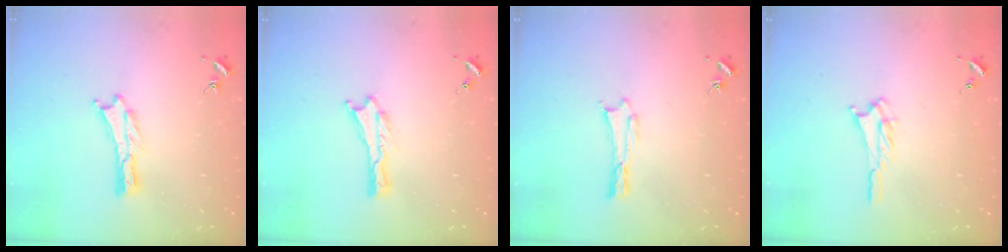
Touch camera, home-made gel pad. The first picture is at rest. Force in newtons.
{"total": 0.0}
{"total": 0.0}
{"total": 1.7, "press": 1.6, "slide": 0.3}